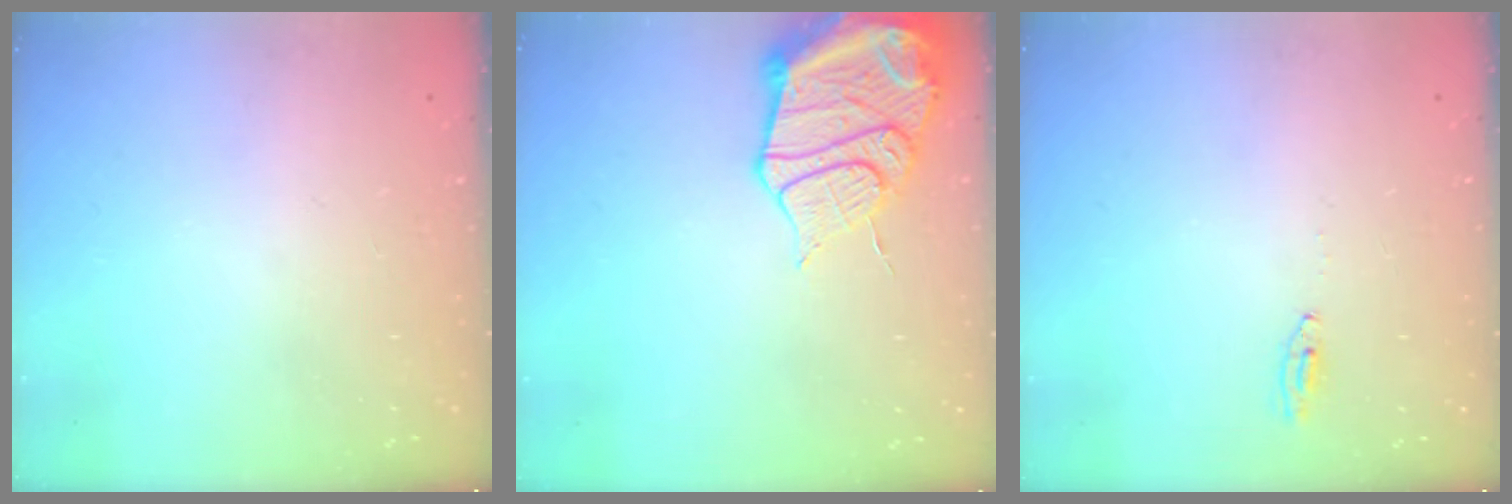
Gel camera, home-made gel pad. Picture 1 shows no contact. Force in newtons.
{"total": 17.2, "press": 17.1, "slide": 1.7}
{"total": 2.0, "press": 2.0, "slide": 0.2}